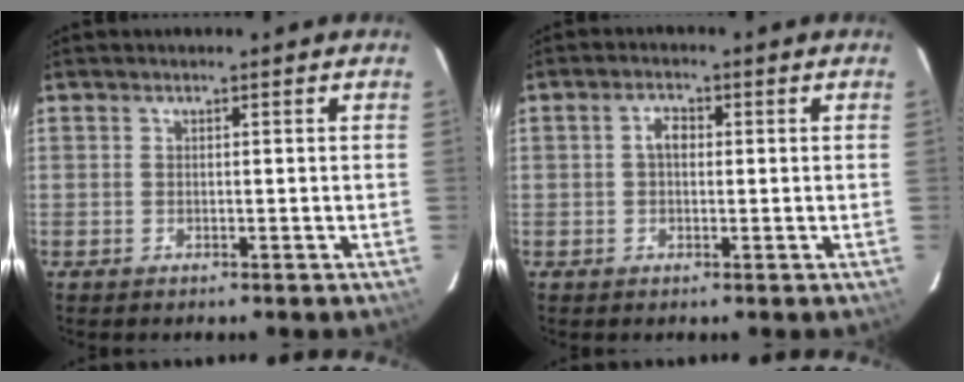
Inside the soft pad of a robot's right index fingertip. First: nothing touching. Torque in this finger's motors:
{"motor_torque": [0.34, -0.11, 0.22, 0.05]}